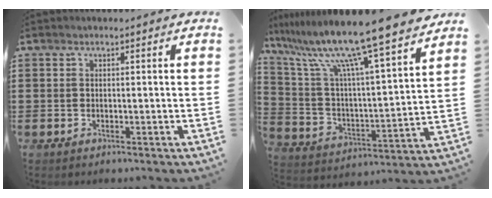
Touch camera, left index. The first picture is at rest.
{"total": 13.4, "force": [11.0, -0.8, 7.5], "torque": [-0.184, -0.078, 0.180]}